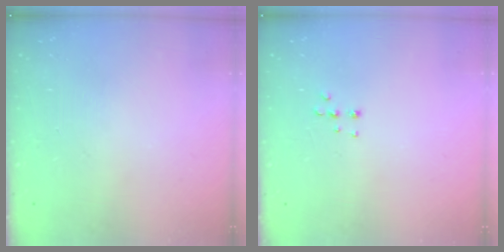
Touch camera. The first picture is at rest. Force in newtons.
{"total": 5.1, "press": 5.0, "slide": 0.7}